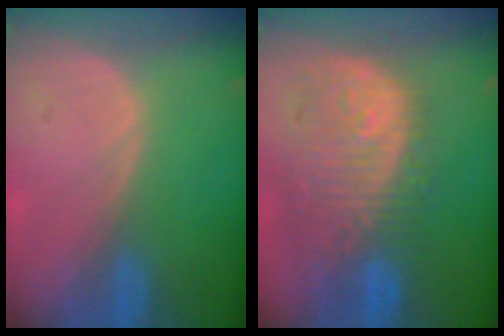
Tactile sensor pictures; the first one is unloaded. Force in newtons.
{"total": 12.1, "press": 10.9, "slide": 5.4}